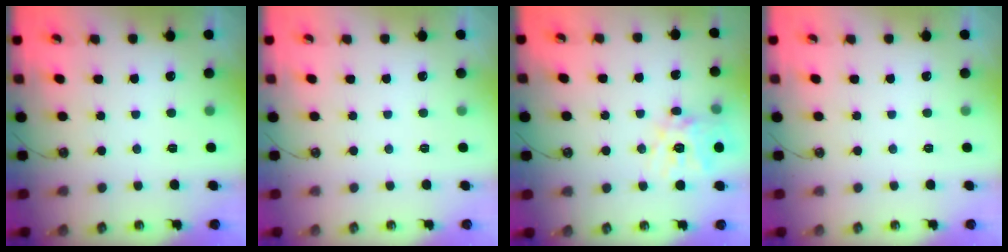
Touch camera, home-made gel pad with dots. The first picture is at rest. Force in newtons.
{"total": 0.0}
{"total": 14.4, "press": 14.3, "slide": 1.9}
{"total": 0.0}